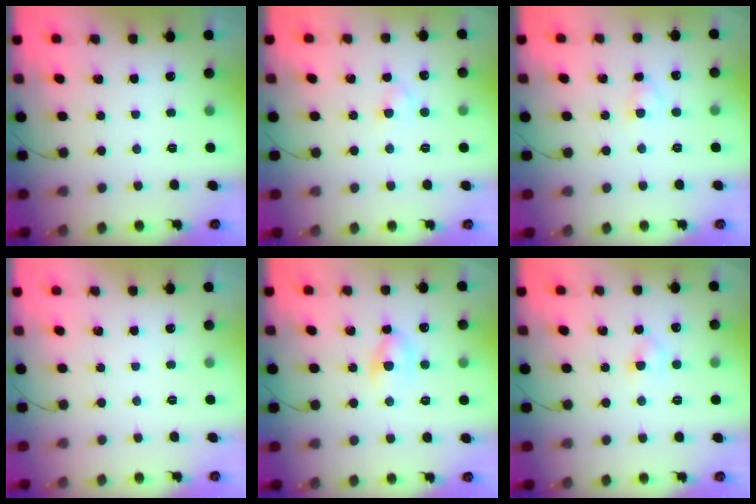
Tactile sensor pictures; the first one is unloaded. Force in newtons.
{"total": 2.4, "press": 2.2, "slide": 1.0}
{"total": 2.8, "press": 2.6, "slide": 1.1}
{"total": 0.0}
{"total": 4.6, "press": 4.5, "slide": 1.2}
{"total": 2.8, "press": 2.6, "slide": 1.0}